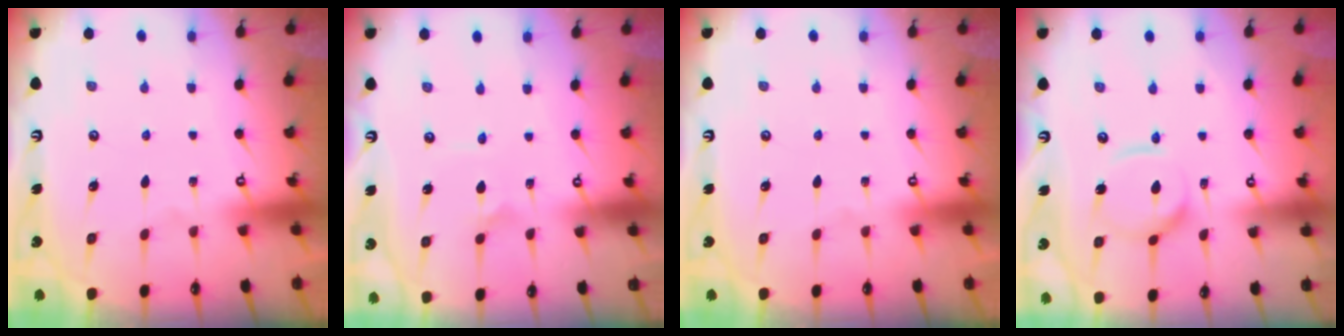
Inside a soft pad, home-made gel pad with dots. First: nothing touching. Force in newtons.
{"total": 1.8, "press": 1.8, "slide": 0.1}
{"total": 0.0}
{"total": 11.6, "press": 11.5, "slide": 1.0}